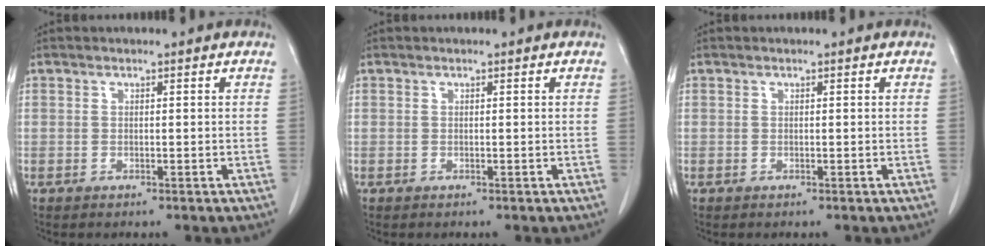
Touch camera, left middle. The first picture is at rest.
{"total": 0.0}
{"total": 0.0}